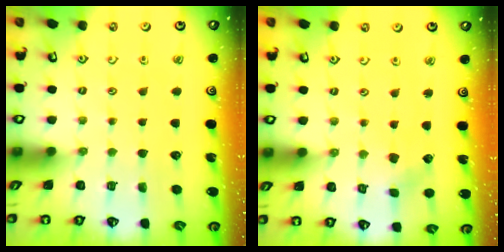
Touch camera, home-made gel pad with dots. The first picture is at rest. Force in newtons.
{"total": 2.8, "press": 2.8, "slide": 0.4}